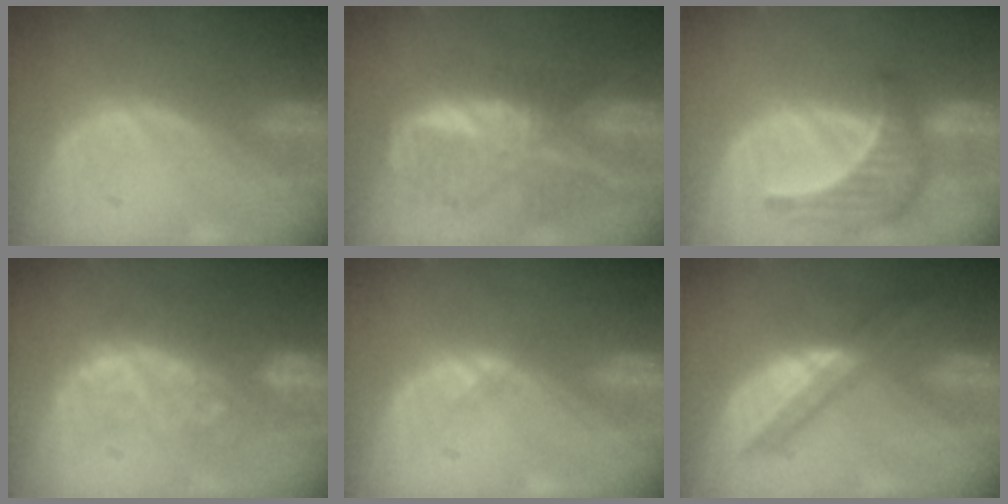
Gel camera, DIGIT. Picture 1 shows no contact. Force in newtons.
{"total": 9.2, "press": 8.0, "slide": 4.5}
{"total": 7.1, "press": 7.0, "slide": 1.1}
{"total": 10.0, "press": 8.5, "slide": 5.4}
{"total": 0.8, "press": 0.5, "slide": 0.6}
{"total": 5.9, "press": 5.3, "slide": 2.5}